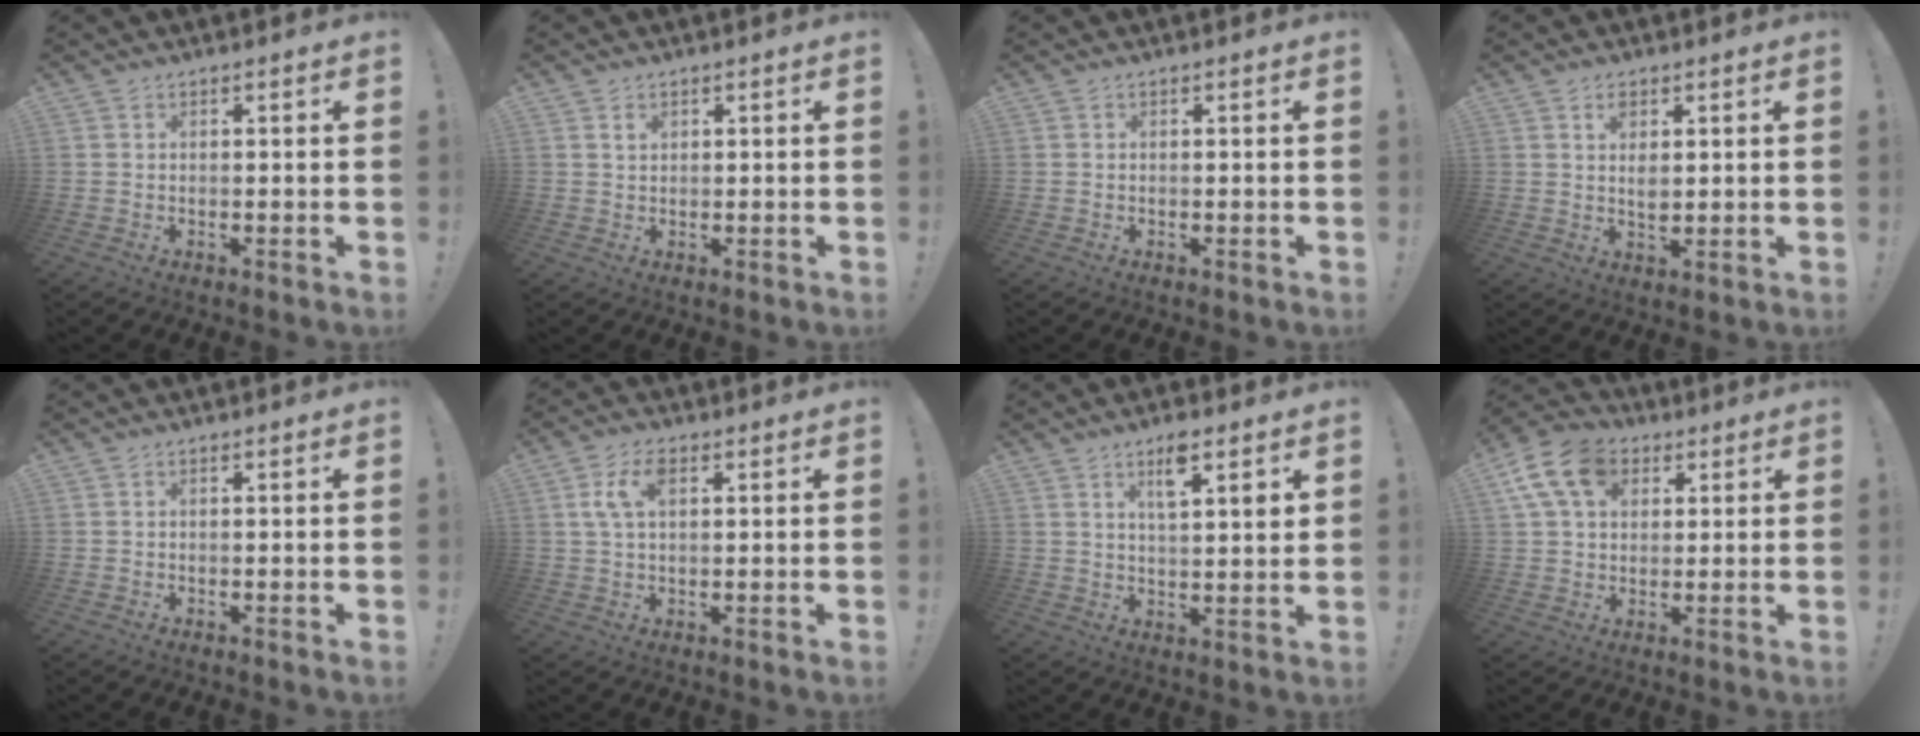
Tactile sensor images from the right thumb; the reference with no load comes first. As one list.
[{"total": 2.4, "force": [1.3, 1.8, 0.8], "torque": [-0.004, -0.007, 0.021]}, {"total": 0.0}, {"total": 3.5, "force": [1.7, 1.6, 2.6], "torque": [-0.033, -0.015, 0.026]}, {"total": 0.0}, {"total": 7.0, "force": [2.2, 3.7, 5.6], "torque": [-0.106, 0.006, 0.039]}, {"total": 7.9, "force": [4.3, 1.6, 6.4], "torque": [-0.092, -0.017, 0.065]}, {"total": 13.9, "force": [5.4, 10.0, 8.0], "torque": [-0.143, -0.012, 0.107]}]